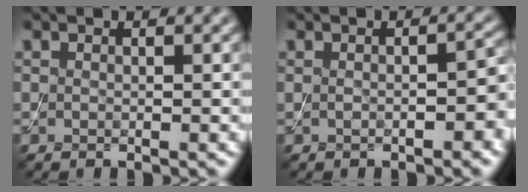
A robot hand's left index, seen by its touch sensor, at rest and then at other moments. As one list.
[{"total": 2.5, "force": [-0.5, 0.6, 2.3], "torque": [-0.038, 0.007, -0.006]}]